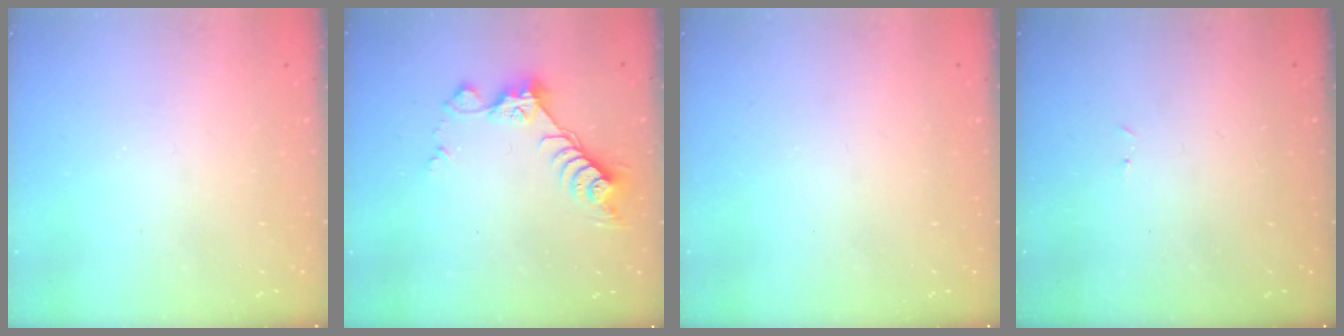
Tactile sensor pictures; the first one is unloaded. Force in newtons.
{"total": 8.7, "press": 8.7, "slide": 0.5}
{"total": 0.0}
{"total": 3.0, "press": 2.9, "slide": 0.4}